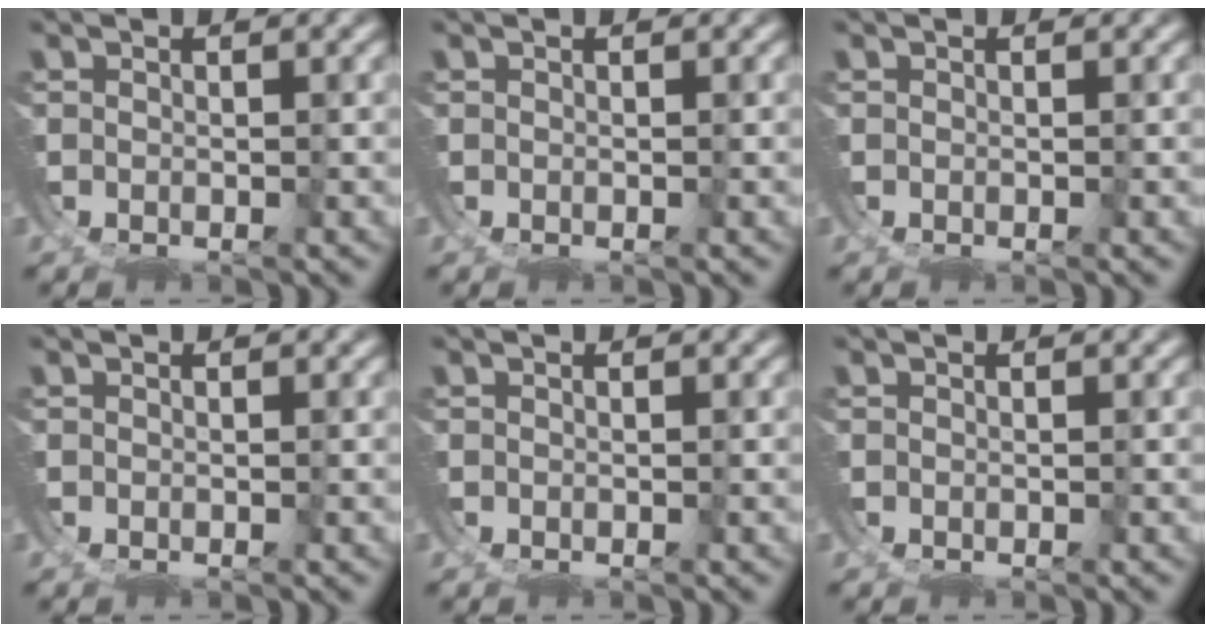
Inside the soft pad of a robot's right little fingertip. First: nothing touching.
{"total": 0.0}
{"total": 0.0}
{"total": 0.0}
{"total": 0.0}
{"total": 0.0}